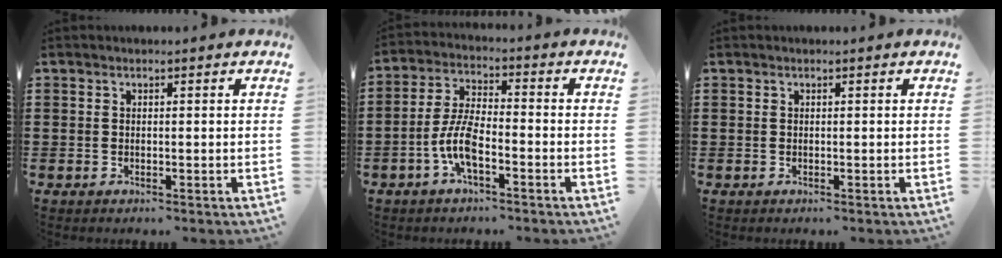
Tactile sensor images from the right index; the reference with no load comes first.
{"total": 7.0, "force": [-3.1, 2.3, 5.8], "torque": [-0.146, -0.008, -0.066]}
{"total": 0.0}